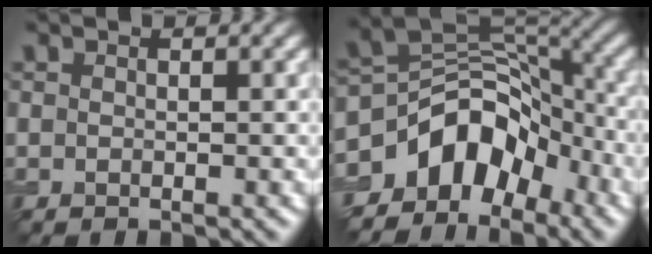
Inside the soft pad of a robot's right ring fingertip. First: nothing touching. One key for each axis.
{"total": 9.3, "fx": -5.1, "fy": 6.0, "fz": 5.0, "tx": -0.056, "ty": 0.010, "tz": -0.099}